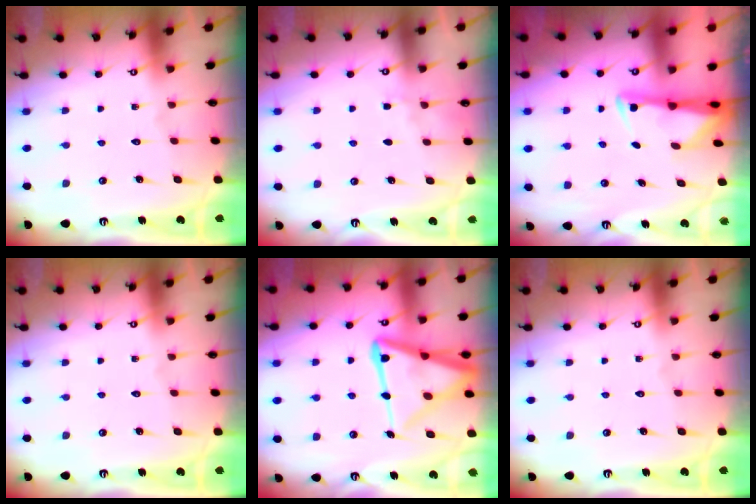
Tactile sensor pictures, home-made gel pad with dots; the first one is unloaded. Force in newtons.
{"total": 2.9, "press": 2.8, "slide": 0.5}
{"total": 3.2, "press": 3.1, "slide": 0.5}
{"total": 0.0}
{"total": 16.5, "press": 16.4, "slide": 1.8}
{"total": 0.0}